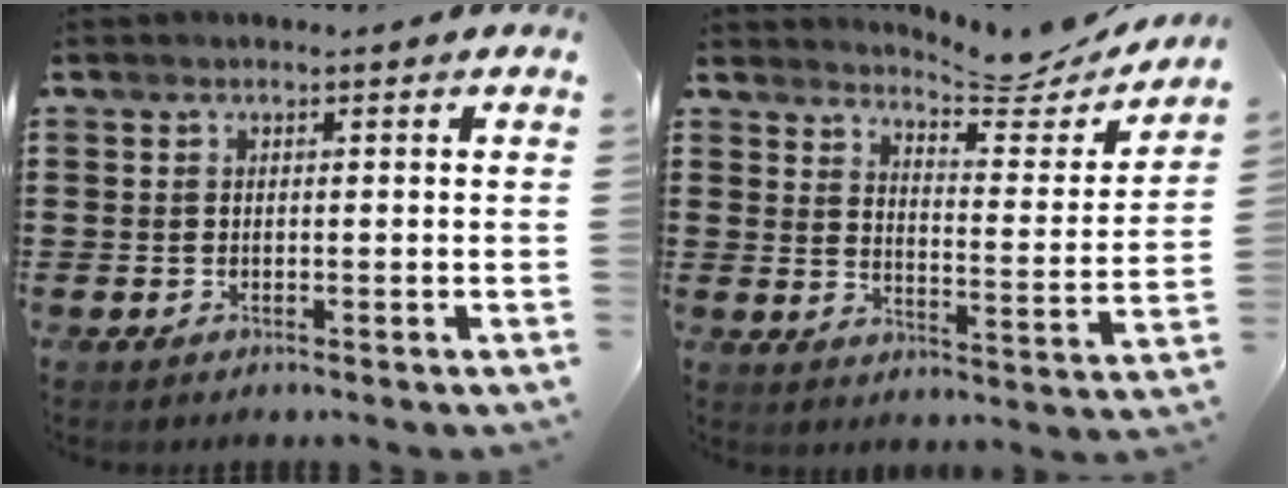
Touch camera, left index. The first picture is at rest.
{"total": 5.4, "force": [5.1, 0.5, 1.5], "torque": [-0.041, -0.043, 0.082]}